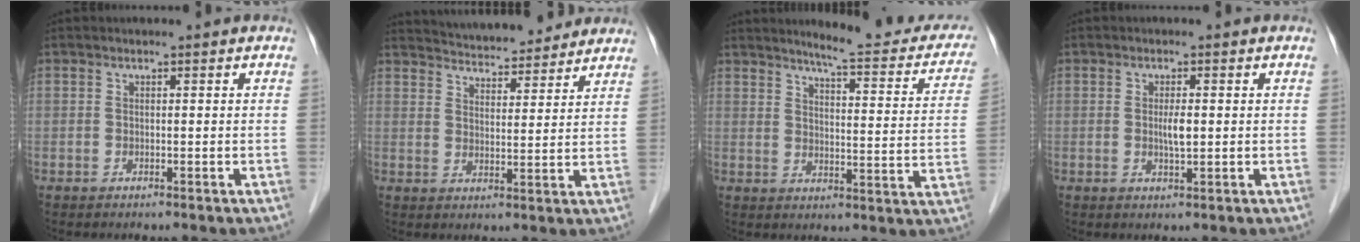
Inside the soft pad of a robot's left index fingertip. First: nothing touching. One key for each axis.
{"total": 14.3, "fx": 13.4, "fy": 2.4, "fz": 4.3, "tx": -0.061, "ty": 0.018, "tz": 0.188}
{"total": 16.2, "fx": 13.9, "fy": 2.3, "fz": 7.9, "tx": -0.081, "ty": -0.022, "tz": 0.153}
{"total": 2.2, "fx": 0.0, "fy": 0.4, "fz": 2.2, "tx": -0.044, "ty": -0.002, "tz": -0.001}